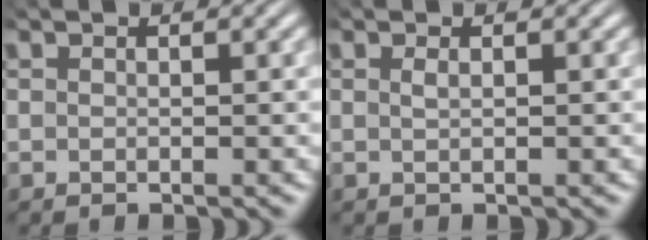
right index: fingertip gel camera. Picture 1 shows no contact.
{"total": 0.6, "force": [0.0, -0.4, 0.5], "torque": [-0.010, -0.006, 0.005]}